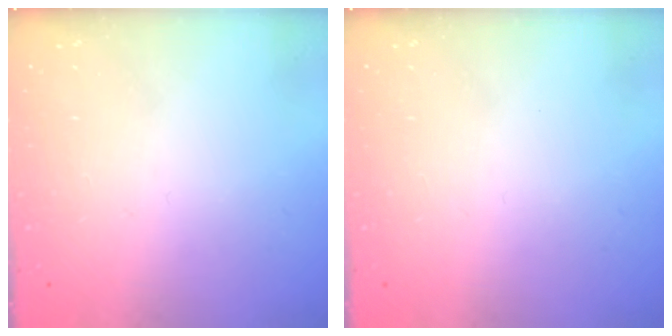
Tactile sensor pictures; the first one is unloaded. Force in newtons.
{"total": 0.0}